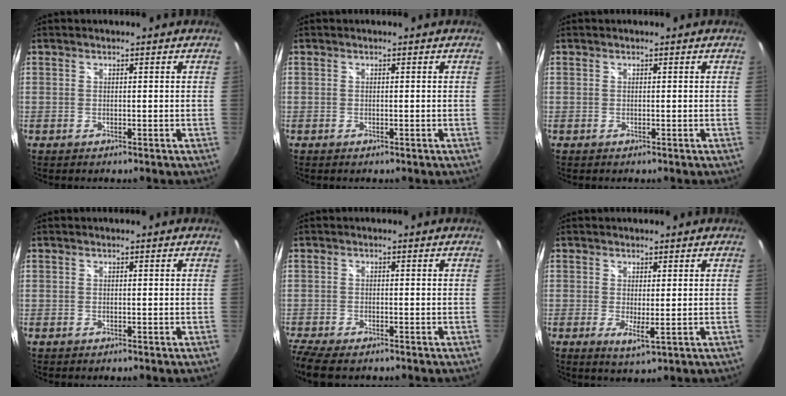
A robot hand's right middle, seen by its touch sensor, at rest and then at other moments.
{"total": 0.0}
{"total": 0.0}
{"total": 0.0}
{"total": 7.6, "force": [-5.9, 1.9, 4.3], "torque": [-0.112, -0.039, -0.113]}
{"total": 3.1, "force": [0.2, 0.1, 3.1], "torque": [-0.054, -0.012, 0.004]}